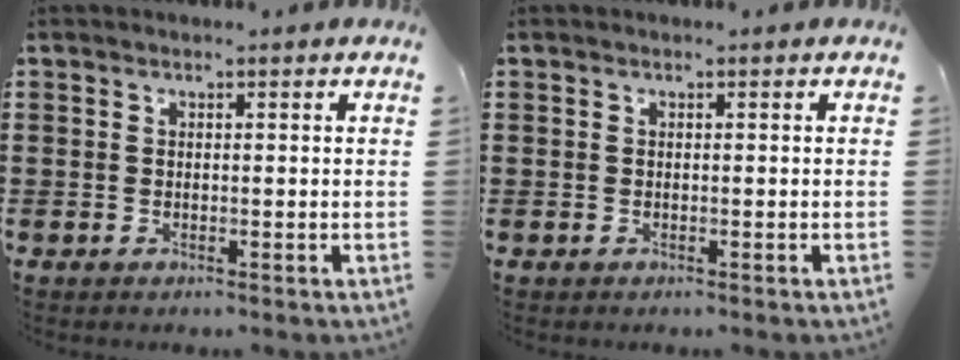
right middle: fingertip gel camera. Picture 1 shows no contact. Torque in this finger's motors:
{"motor_torque": [-0.14, -0.01, -0.16, -0.04]}